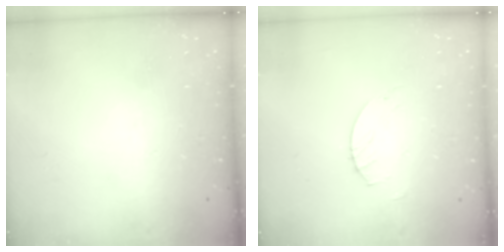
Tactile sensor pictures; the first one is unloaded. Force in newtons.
{"total": 2.0, "press": 2.0, "slide": 0.2}